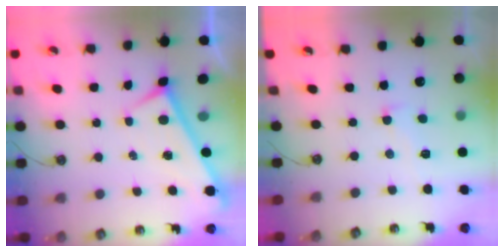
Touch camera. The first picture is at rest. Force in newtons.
{"total": 1.4, "press": 1.1, "slide": 0.8}